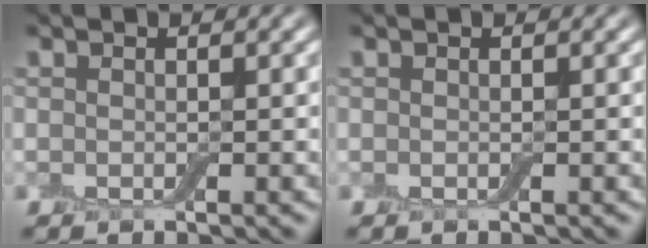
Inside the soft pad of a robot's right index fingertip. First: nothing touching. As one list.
[{"total": 0.0}]